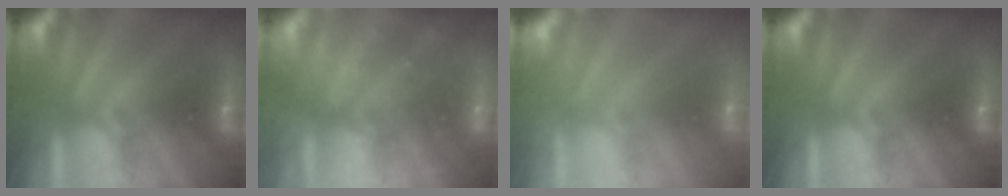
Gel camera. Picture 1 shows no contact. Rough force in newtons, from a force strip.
{"total": 2.3}
{"total": 10.8}
{"total": 0.0}